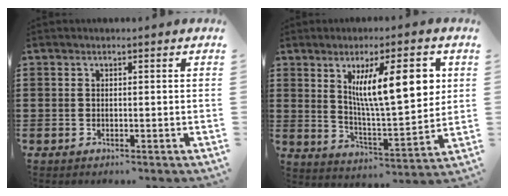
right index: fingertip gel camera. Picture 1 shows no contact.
{"total": 13.3, "force": [4.4, 3.6, 12.0], "torque": [-0.206, 0.002, 0.070]}